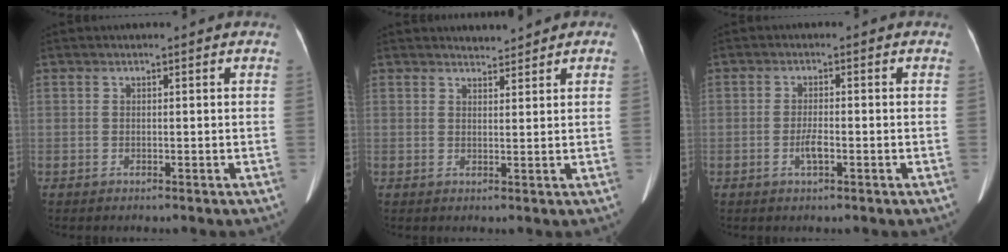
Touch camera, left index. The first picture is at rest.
{"total": 1.8, "force": [1.8, 0.2, -0.1], "torque": [-0.003, 0.005, 0.031]}
{"total": 2.3, "force": [-0.9, 0.4, 2.1], "torque": [-0.042, -0.001, -0.015]}